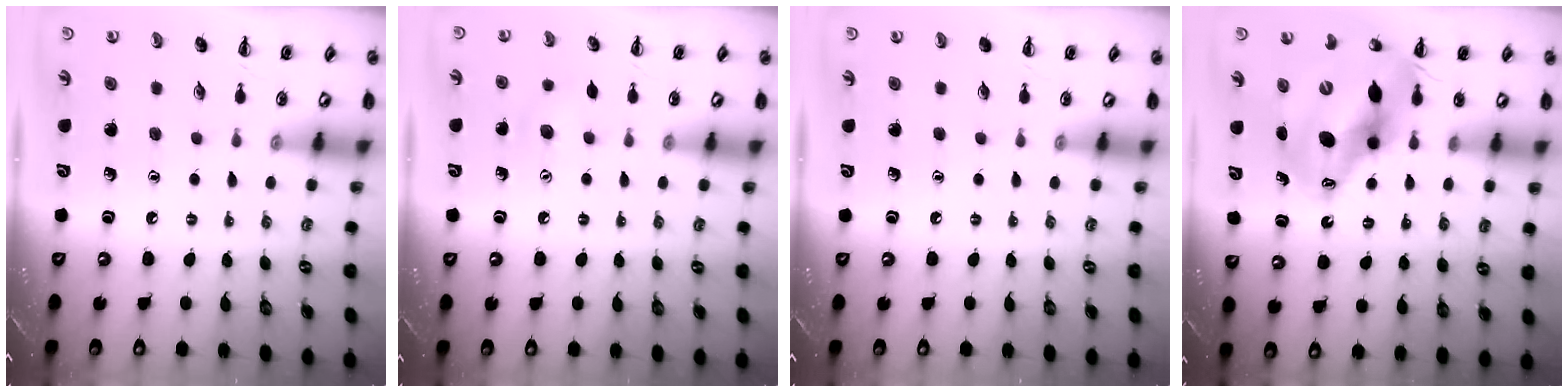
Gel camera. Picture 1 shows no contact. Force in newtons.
{"total": 5.1, "press": 5.0, "slide": 1.2}
{"total": 0.0}
{"total": 14.7, "press": 14.1, "slide": 3.9}